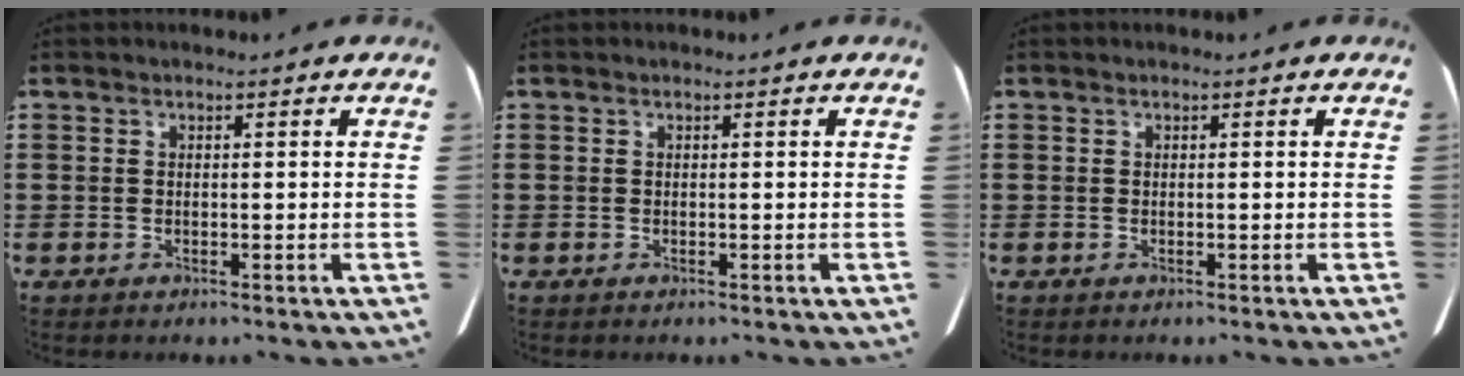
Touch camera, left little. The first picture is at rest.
{"total": 0.0}
{"total": 0.0}